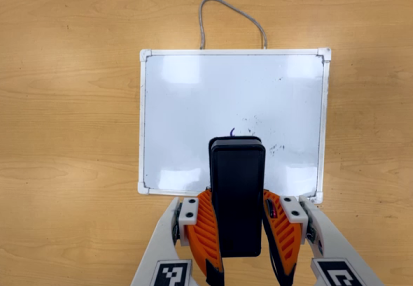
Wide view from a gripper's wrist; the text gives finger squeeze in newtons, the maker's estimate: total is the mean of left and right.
{"total": 9.2, "left": 7.7, "right": 10.8}